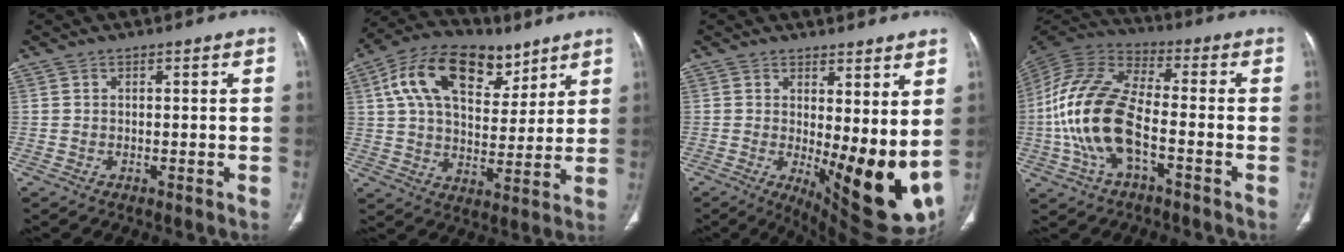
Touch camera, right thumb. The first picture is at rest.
{"total": 18.9, "force": [9.1, 11.3, 12.2], "torque": [-0.183, -0.010, 0.154]}
{"total": 16.5, "force": [1.0, 6.3, 15.2], "torque": [-0.202, -0.045, 0.034]}
{"total": 17.5, "force": [-4.0, 8.5, 14.7], "torque": [-0.308, 0.030, -0.078]}